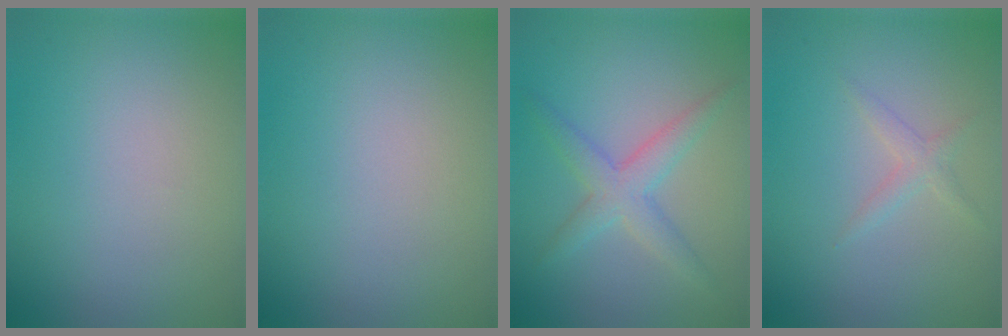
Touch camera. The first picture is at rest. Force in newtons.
{"total": 0.0}
{"total": 2.3, "press": 2.3, "slide": 0.1}
{"total": 1.3, "press": 1.3, "slide": 0.1}